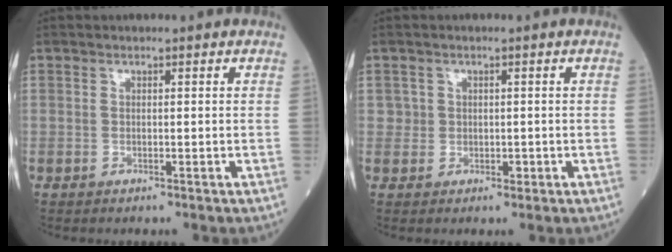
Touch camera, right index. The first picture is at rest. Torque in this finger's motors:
{"motor_torque": [0.12, 0.07, 0.05, 0.01]}